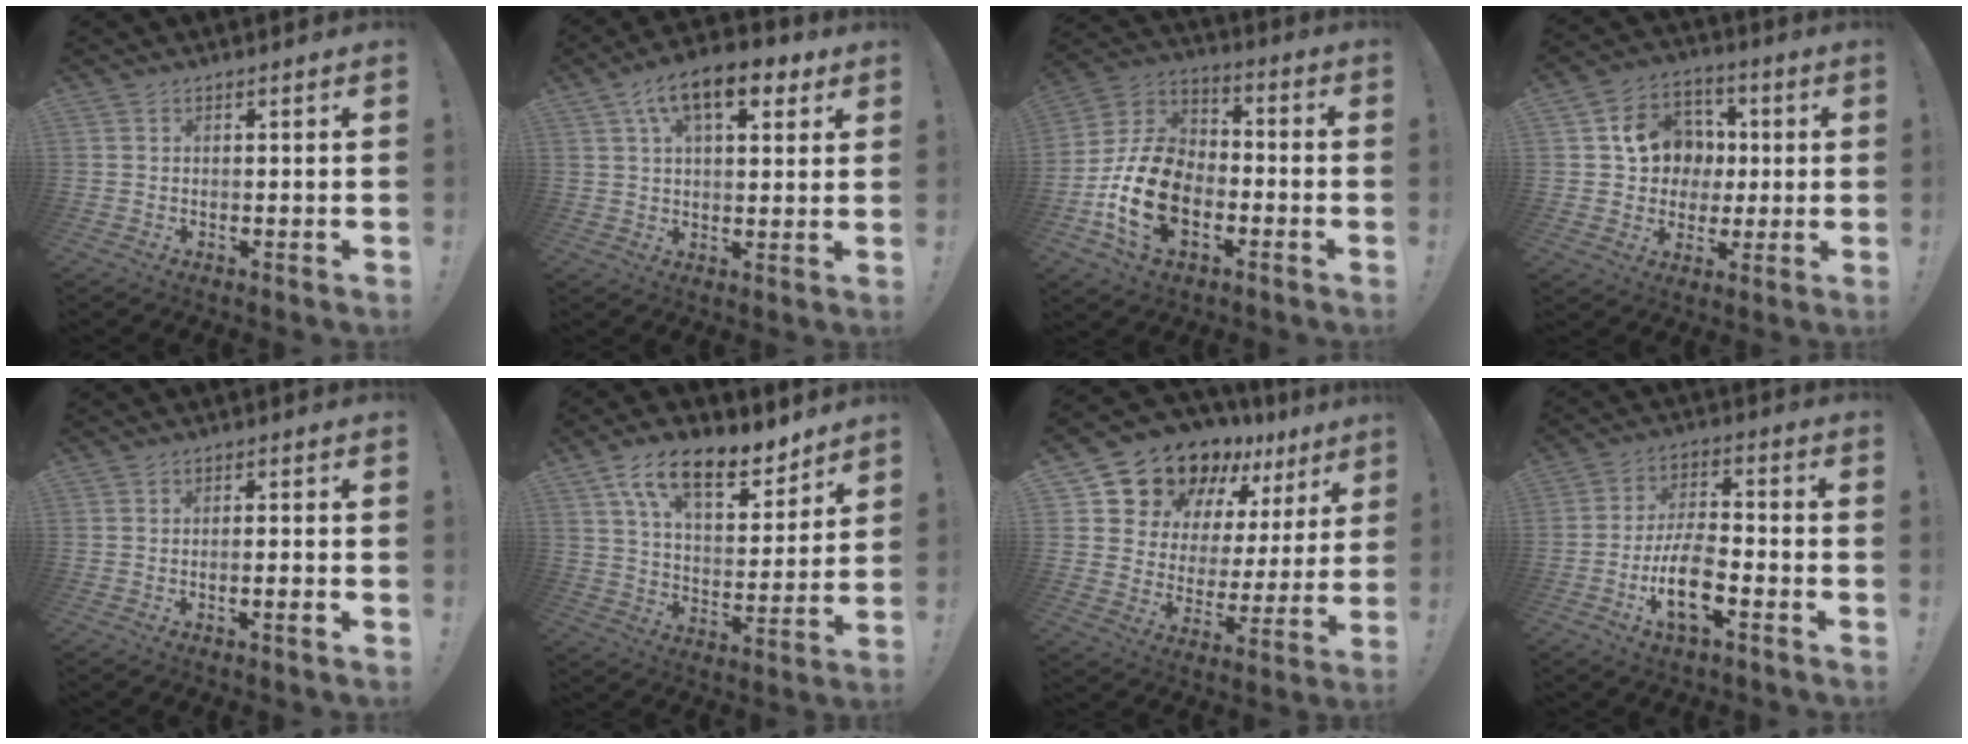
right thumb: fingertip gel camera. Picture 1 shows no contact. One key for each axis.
{"total": 12.8, "fx": 6.0, "fy": 6.2, "fz": 9.5, "tx": -0.141, "ty": -0.012, "tz": 0.100}
{"total": 20.3, "fx": -6.6, "fy": 13.5, "fz": 13.6, "tx": -0.251, "ty": 0.045, "tz": -0.102}
{"total": 13.7, "fx": 2.1, "fy": 12.4, "fz": 5.2, "tx": -0.065, "ty": 0.006, "tz": 0.054}
{"total": 3.2, "fx": -1.5, "fy": 0.0, "fz": 2.8, "tx": -0.049, "ty": 0.000, "tz": -0.024}
{"total": 15.7, "fx": 10.1, "fy": 7.1, "fz": 9.7, "tx": -0.165, "ty": -0.054, "tz": 0.180}
{"total": 15.5, "fx": 13.2, "fy": 7.3, "fz": 3.8, "tx": -0.079, "ty": -0.106, "tz": 0.250}
{"total": 13.4, "fx": -5.6, "fy": 6.0, "fz": 10.6, "tx": -0.204, "ty": 0.024, "tz": -0.096}